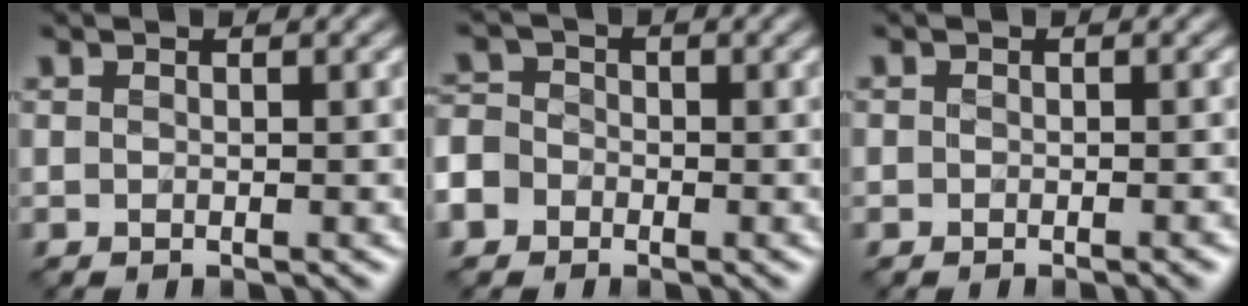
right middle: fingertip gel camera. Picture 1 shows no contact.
{"total": 5.4, "force": [-2.9, 4.2, 1.7], "torque": [-0.037, -0.005, -0.070]}
{"total": 1.1, "force": [-0.6, 0.9, 0.3], "torque": [0.004, -0.005, -0.011]}